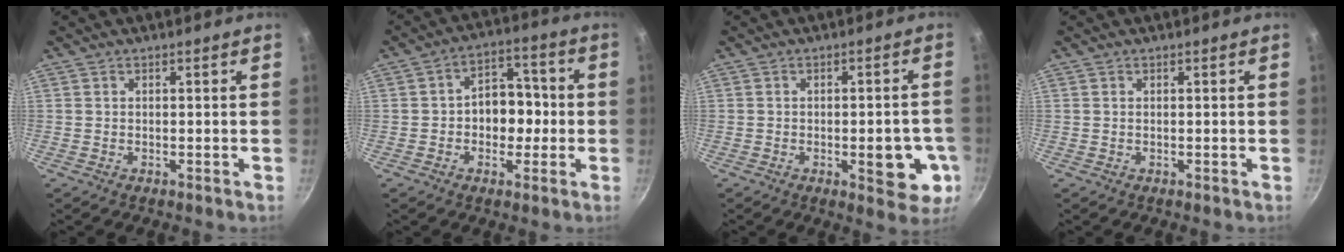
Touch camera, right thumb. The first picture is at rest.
{"total": 9.4, "force": [-0.7, 6.7, 6.6], "torque": [-0.056, 0.030, -0.020]}
{"total": 9.2, "force": [-2.8, 3.7, 8.0], "torque": [-0.073, 0.014, -0.027]}
{"total": 0.0}